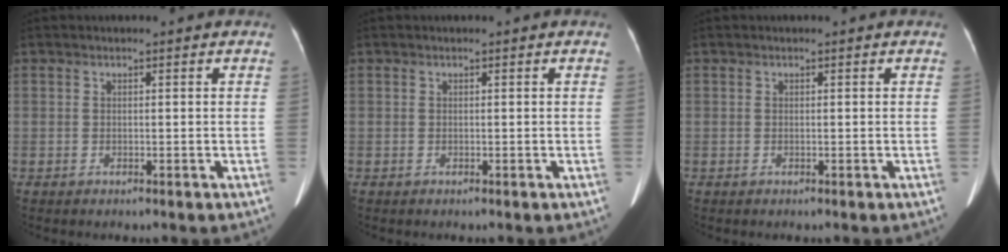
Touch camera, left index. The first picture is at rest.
{"total": 0.0}
{"total": 0.0}